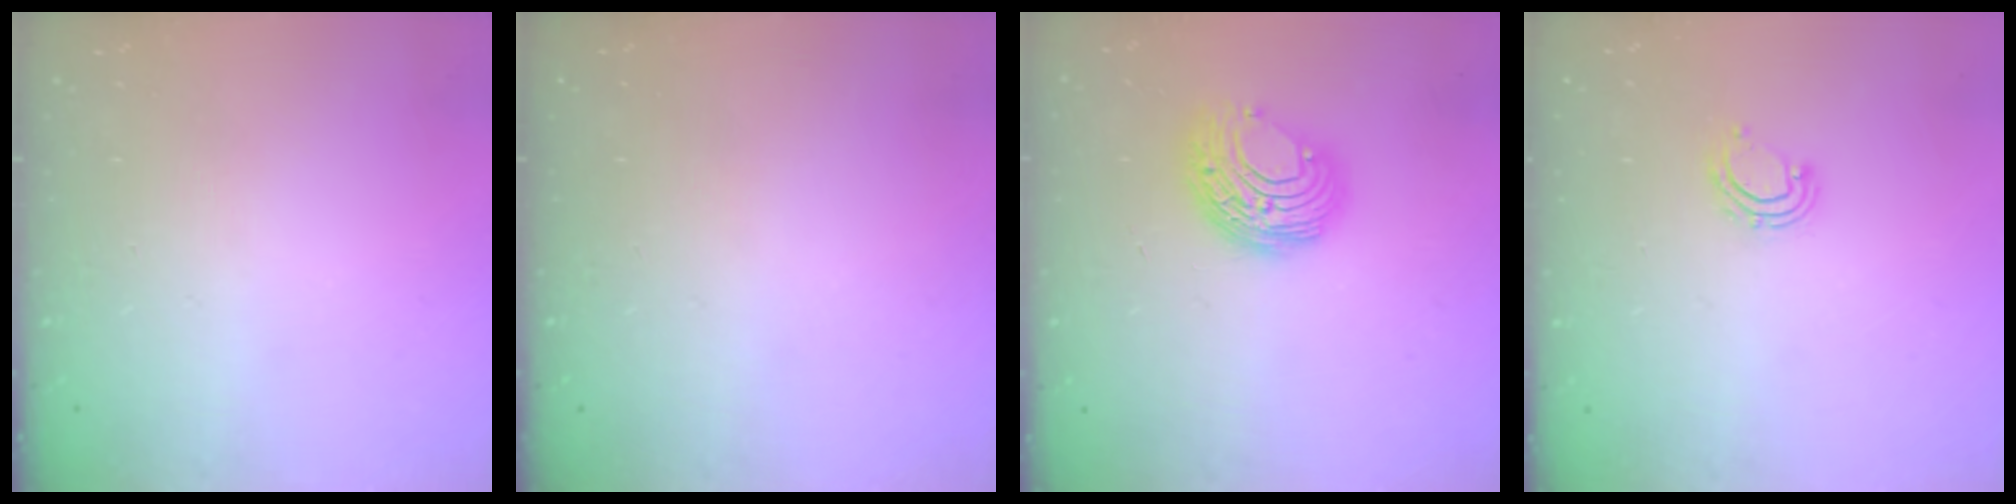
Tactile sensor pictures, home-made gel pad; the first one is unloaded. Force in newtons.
{"total": 0.0}
{"total": 9.5, "press": 9.5, "slide": 0.5}
{"total": 6.5, "press": 6.5, "slide": 0.4}